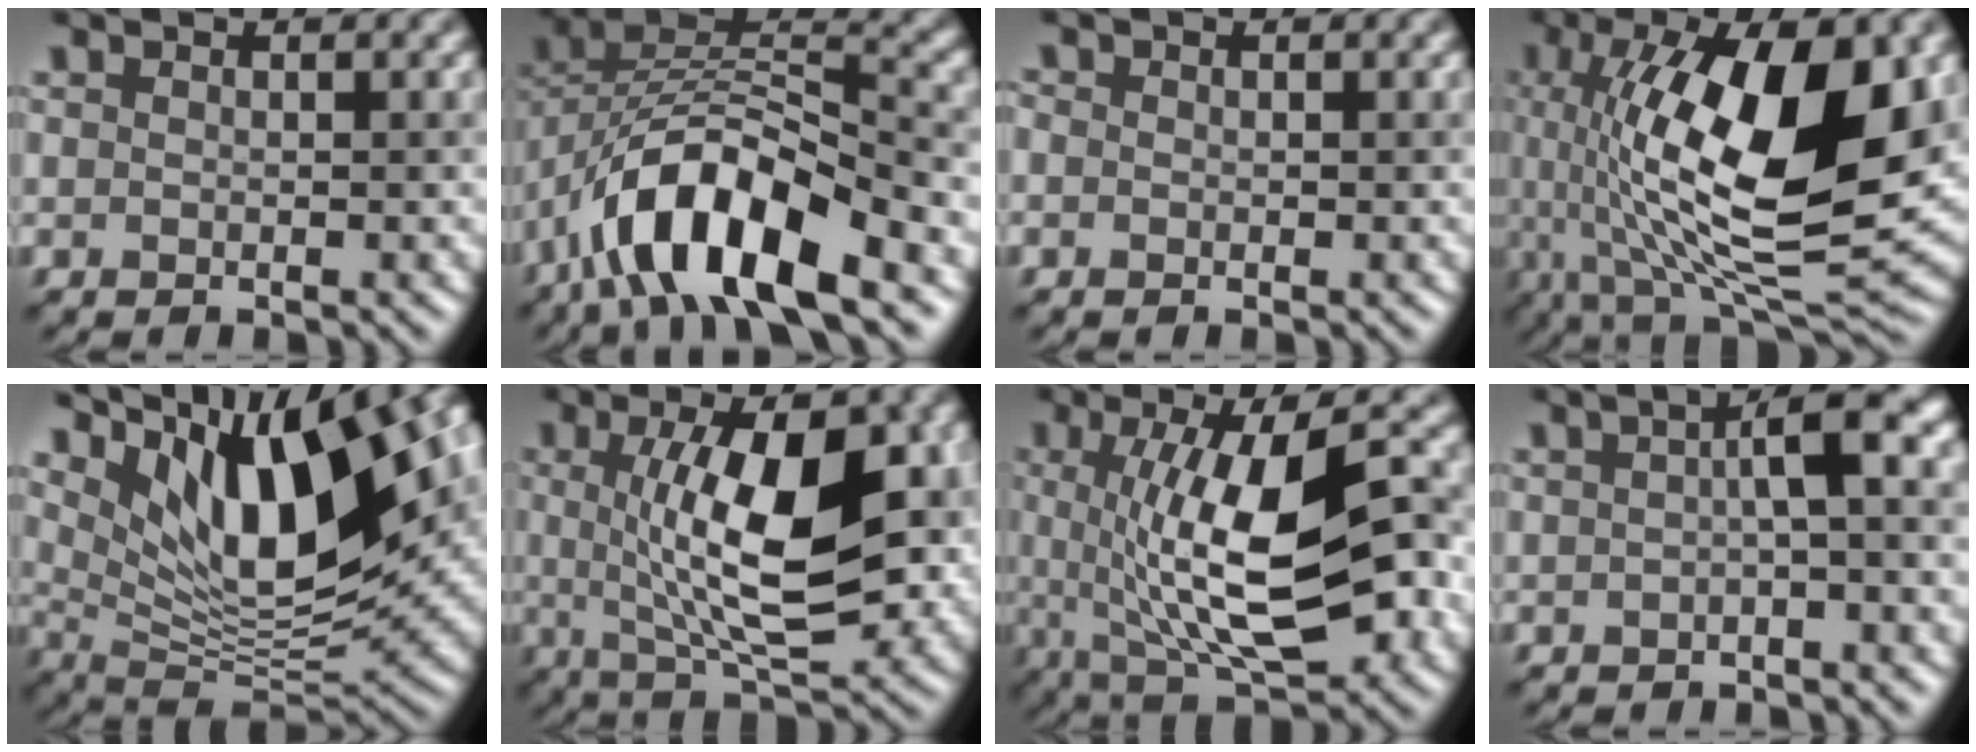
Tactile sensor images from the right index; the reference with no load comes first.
{"total": 10.6, "force": [-5.4, 4.4, 8.1], "torque": [-0.142, 0.016, -0.101]}
{"total": 1.1, "force": [0.3, 0.9, 0.5], "torque": [-0.010, 0.004, -0.007]}
{"total": 15.7, "force": [2.6, 6.1, 14.3], "torque": [-0.245, 0.005, 0.043]}
{"total": 12.9, "force": [5.8, 5.1, 10.3], "torque": [-0.159, 0.010, 0.106]}
{"total": 10.8, "force": [1.1, 3.6, 10.1], "torque": [-0.149, 0.007, 0.021]}
{"total": 11.7, "force": [0.1, 4.0, 11.0], "torque": [-0.167, 0.008, 0.002]}
{"total": 3.7, "force": [0.3, 0.6, 3.6], "torque": [-0.050, 0.019, 0.003]}